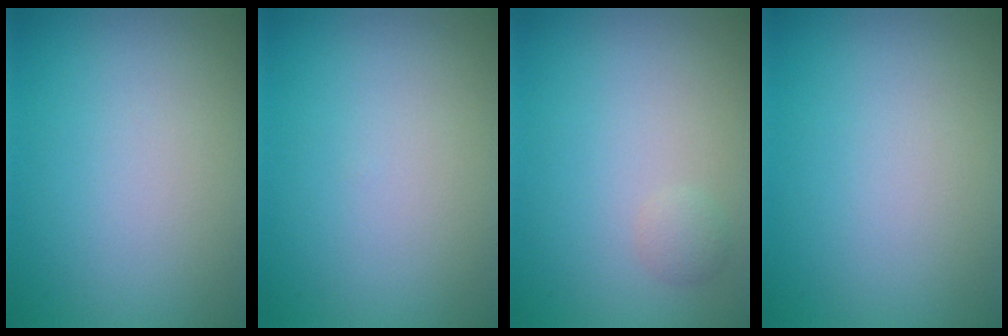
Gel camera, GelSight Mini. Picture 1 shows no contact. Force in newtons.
{"total": 0.0}
{"total": 1.0, "press": 1.0, "slide": 0.1}
{"total": 0.0}